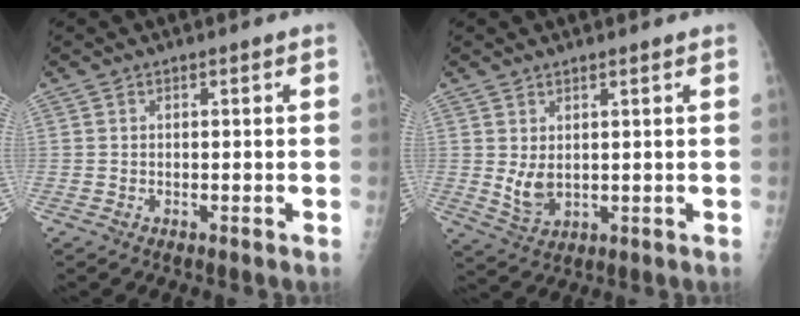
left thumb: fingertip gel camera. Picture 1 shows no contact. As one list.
[{"total": 4.8, "force": [1.4, 2.7, 3.6], "torque": [-0.059, -0.019, 0.036]}]